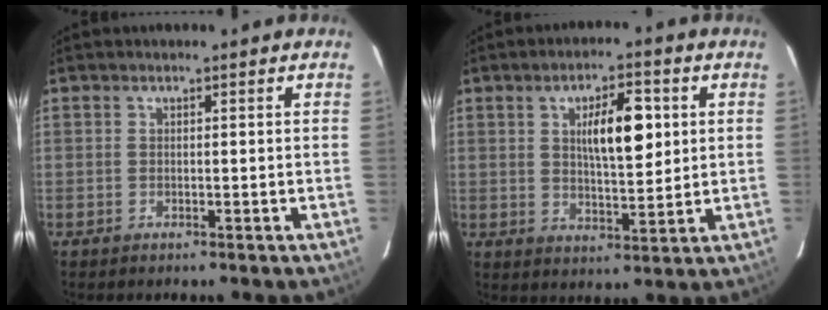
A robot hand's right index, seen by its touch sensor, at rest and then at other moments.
{"total": 8.7, "force": [2.2, 2.7, 8.0], "torque": [-0.129, 0.008, 0.041]}